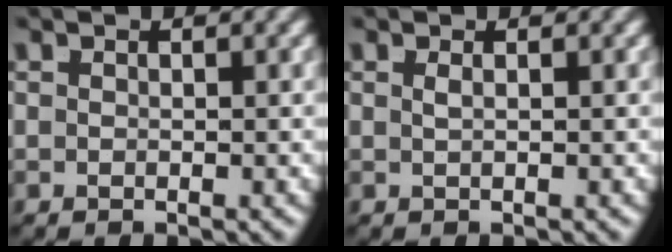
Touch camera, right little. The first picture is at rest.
{"total": 0.9, "force": [-0.1, -0.9, 0.2], "torque": [-0.002, -0.004, 0.003]}